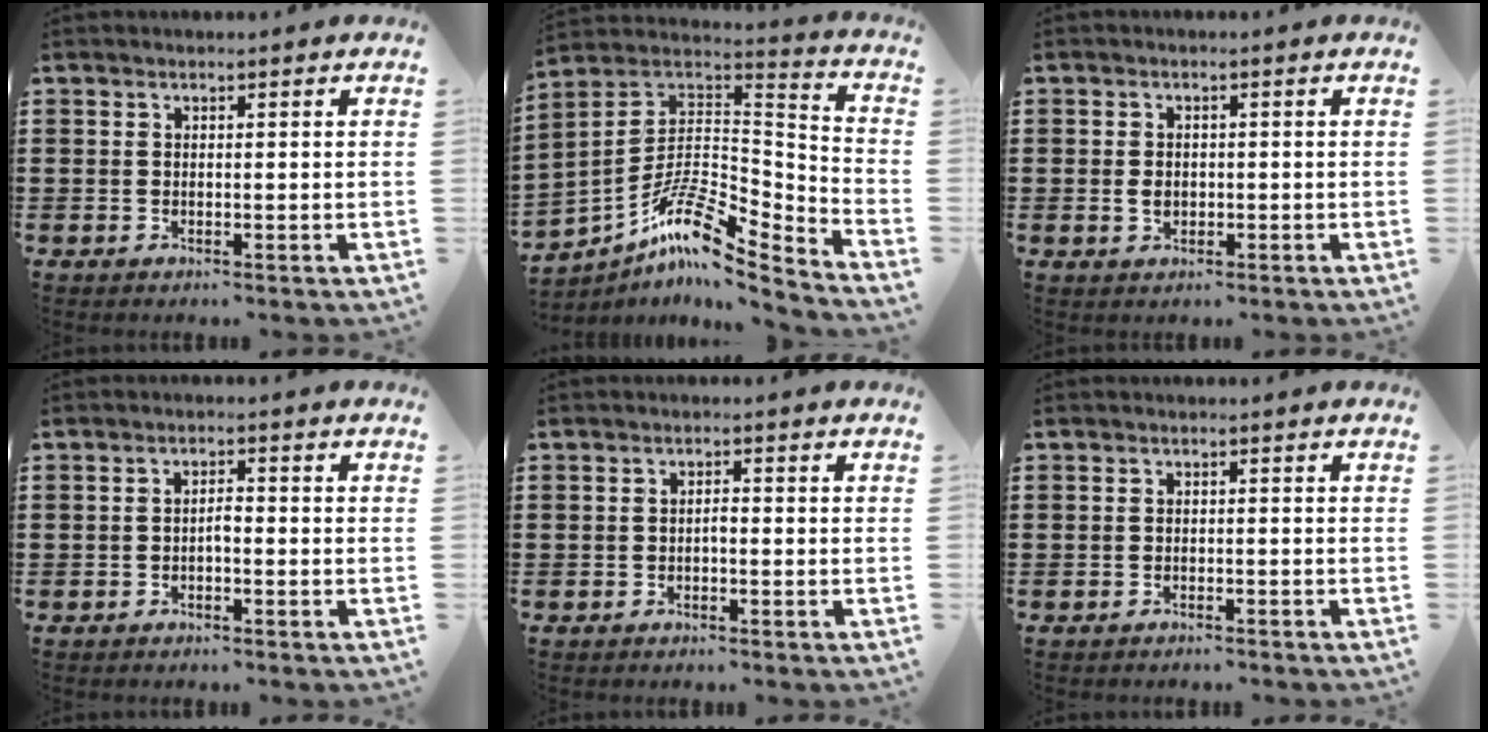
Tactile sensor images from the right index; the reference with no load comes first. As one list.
[{"total": 9.9, "force": [-6.3, 2.7, 7.1], "torque": [-0.156, -0.014, -0.131]}, {"total": 1.7, "force": [-0.3, 1.1, 1.2], "torque": [-0.027, 0.002, -0.007]}, {"total": 1.5, "force": [-0.6, 0.4, 1.4], "torque": [-0.027, 0.001, -0.012]}, {"total": 1.1, "force": [-0.4, 0.3, 1.0], "torque": [-0.021, -0.004, -0.007]}, {"total": 0.9, "force": [-0.9, 0.1, 0.0], "torque": [-0.002, 0.001, -0.020]}]